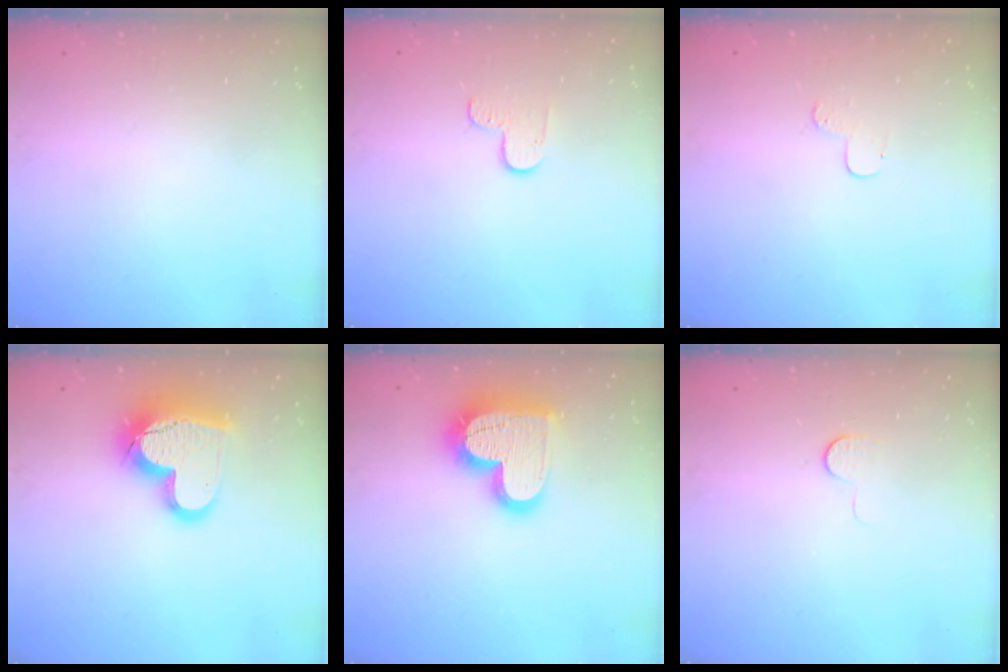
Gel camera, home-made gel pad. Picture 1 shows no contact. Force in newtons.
{"total": 4.6, "press": 4.5, "slide": 0.5}
{"total": 3.7, "press": 3.7, "slide": 0.5}
{"total": 17.9, "press": 17.8, "slide": 1.4}
{"total": 19.7, "press": 19.7, "slide": 1.7}
{"total": 5.0, "press": 5.0, "slide": 0.5}